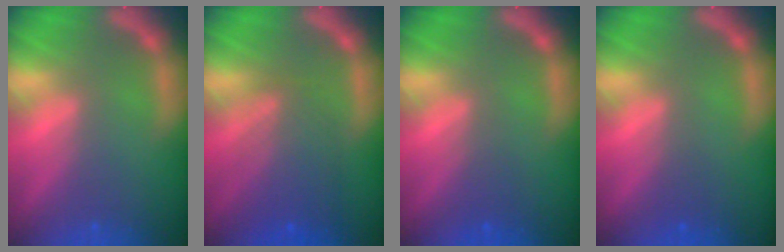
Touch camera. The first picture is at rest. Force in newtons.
{"total": 5.6}
{"total": 1.5}
{"total": 0.9}